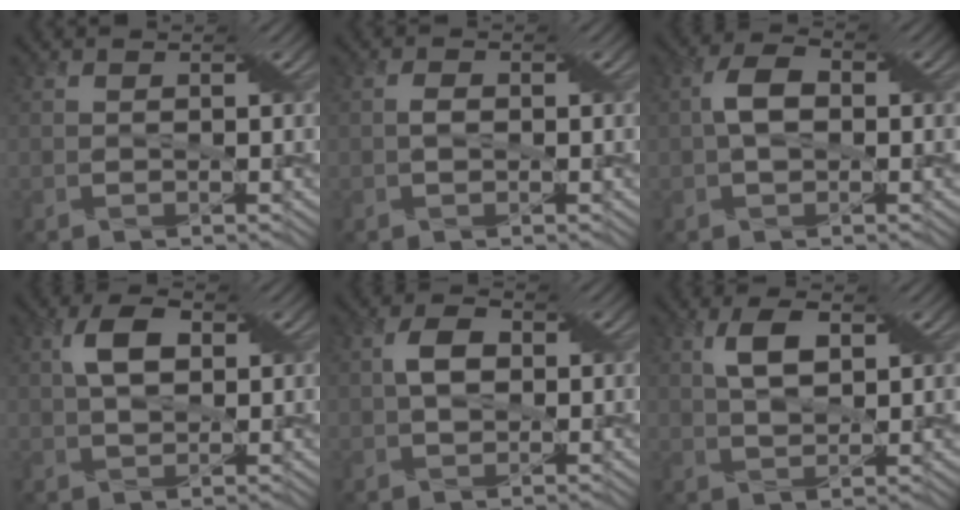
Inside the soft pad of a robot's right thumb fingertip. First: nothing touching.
{"total": 1.1, "force": [-0.1, 0.7, 0.9], "torque": [-0.015, 0.002, -0.003]}
{"total": 4.2, "force": [0.1, 2.5, 3.3], "torque": [-0.067, 0.008, -0.003]}
{"total": 4.9, "force": [1.4, 2.6, 3.9], "torque": [-0.076, 0.011, 0.022]}
{"total": 3.6, "force": [0.4, 2.3, 2.7], "torque": [-0.054, 0.004, 0.004]}
{"total": 4.2, "force": [1.8, 1.7, 3.3], "torque": [-0.066, 0.007, 0.034]}